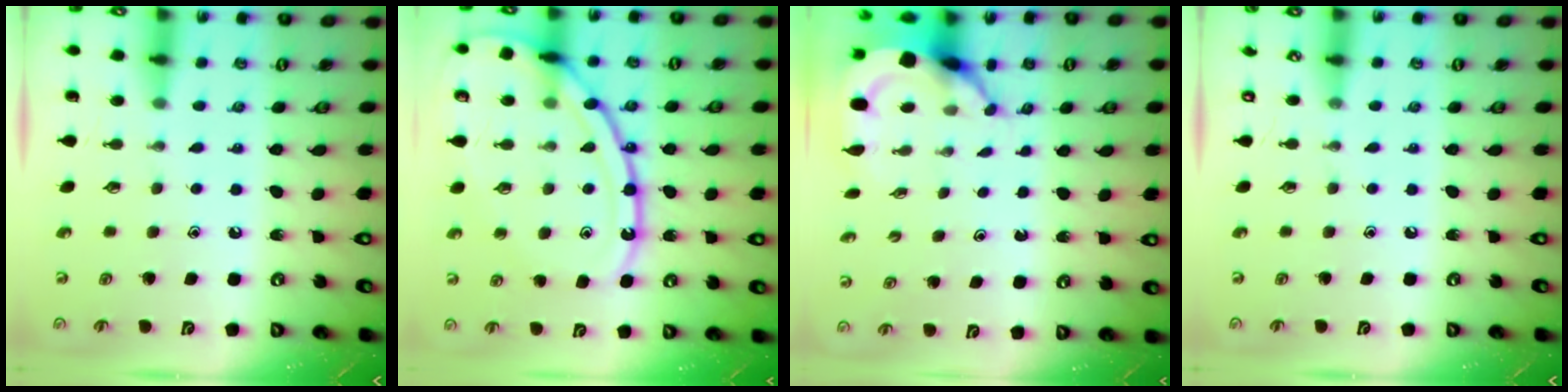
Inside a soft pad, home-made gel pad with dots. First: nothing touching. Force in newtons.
{"total": 18.4, "press": 18.3, "slide": 1.9}
{"total": 4.6, "press": 4.6, "slide": 0.5}
{"total": 0.0}